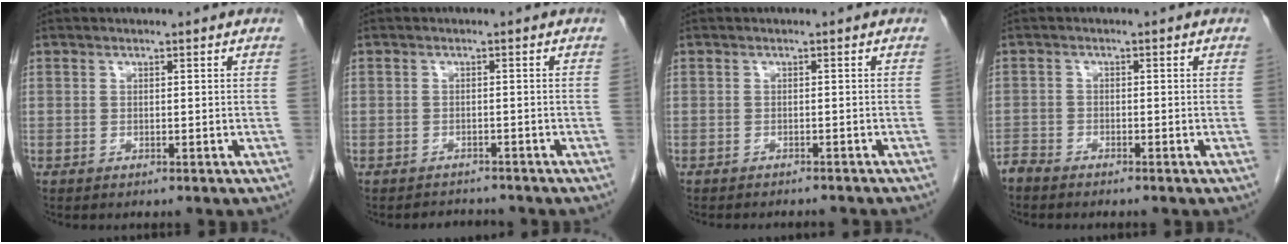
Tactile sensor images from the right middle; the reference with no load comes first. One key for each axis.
{"total": 2.3, "fx": -2.1, "fy": 0.8, "fz": -0.5, "tx": 0.000, "ty": -0.004, "tz": -0.033}
{"total": 5.4, "fx": -5.0, "fy": 0.9, "fz": 1.8, "tx": -0.023, "ty": -0.008, "tz": -0.058}
{"total": 1.9, "fx": -1.9, "fy": 0.2, "fz": 0.1, "tx": -0.003, "ty": -0.005, "tz": -0.038}